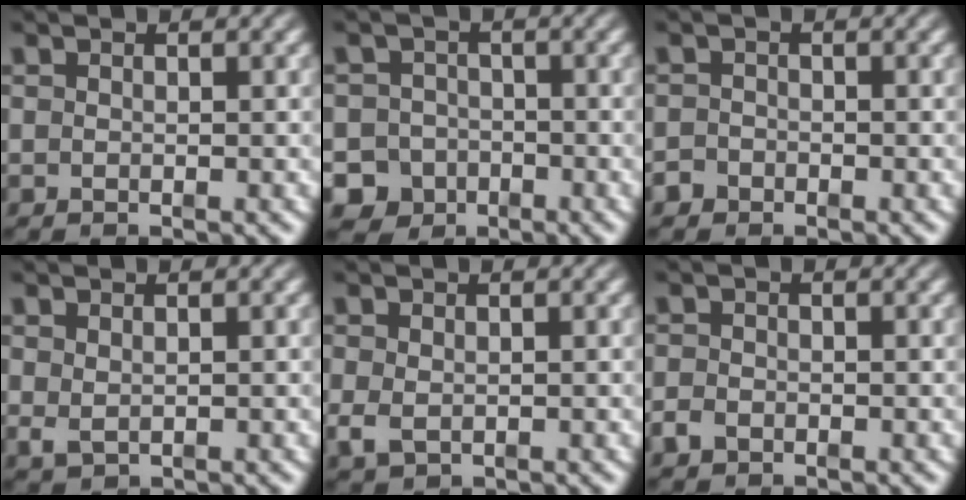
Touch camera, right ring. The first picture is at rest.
{"total": 9.3, "force": [-4.6, 7.8, 2.0], "torque": [-0.039, -0.038, -0.077]}
{"total": 1.7, "force": [-1.4, 1.0, -0.2], "torque": [0.004, -0.014, -0.021]}
{"total": 0.6, "force": [0.1, 0.2, 0.6], "torque": [-0.010, -0.009, 0.015]}
{"total": 1.5, "force": [-0.4, 1.0, 1.0], "torque": [-0.031, -0.018, 0.007]}
{"total": 1.4, "force": [-1.0, 0.9, 0.4], "torque": [-0.009, -0.010, -0.015]}